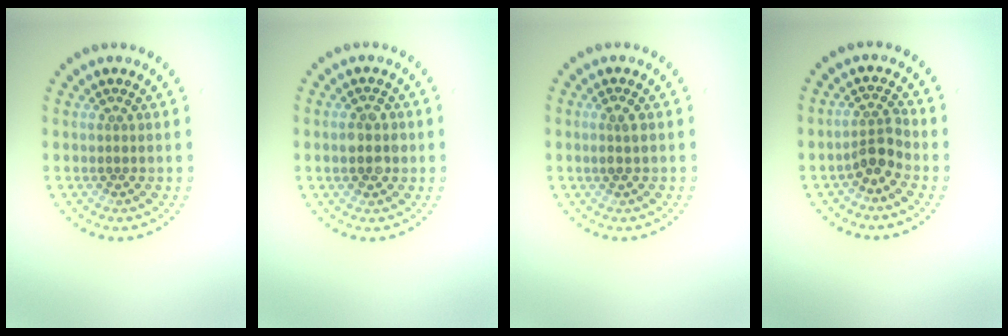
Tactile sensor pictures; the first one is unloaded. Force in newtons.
{"total": 2.7, "press": 2.7, "slide": 0.2}
{"total": 1.4, "press": 1.3, "slide": 0.6}
{"total": 2.4, "press": 1.8, "slide": 1.5}